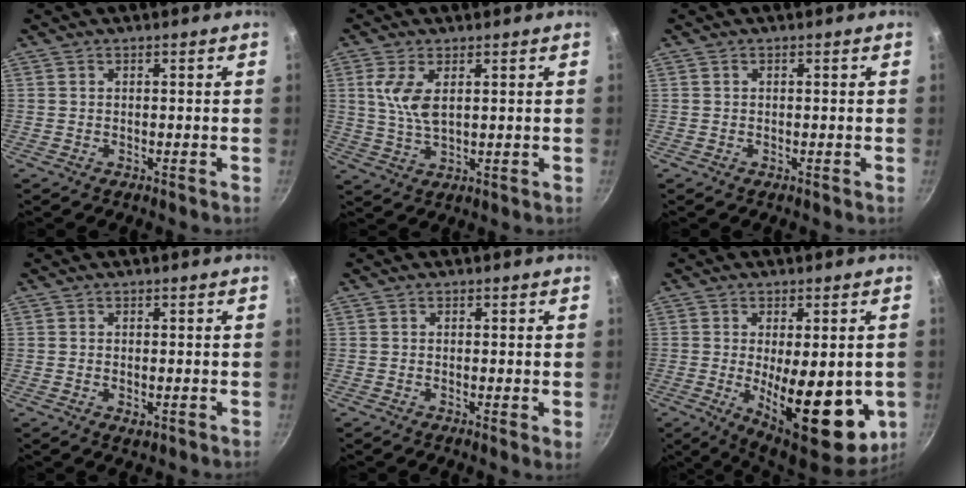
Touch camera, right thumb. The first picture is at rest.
{"total": 6.6, "force": [1.8, 3.0, 5.5], "torque": [-0.110, -0.008, 0.041]}
{"total": 0.0}
{"total": 1.9, "force": [-0.3, 1.1, 1.5], "torque": [-0.024, -0.004, -0.003]}
{"total": 1.7, "force": [0.0, 0.3, 1.6], "torque": [-0.024, -0.007, -0.004]}
{"total": 18.6, "force": [-3.1, 7.5, 16.7], "torque": [-0.212, -0.018, -0.029]}